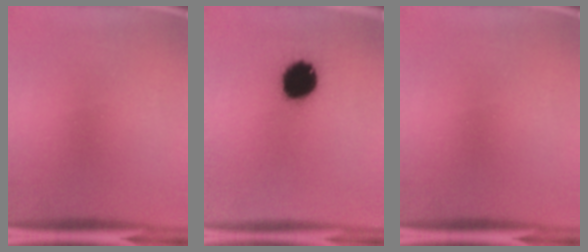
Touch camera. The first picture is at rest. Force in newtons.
{"total": 12.1}
{"total": 0.0}